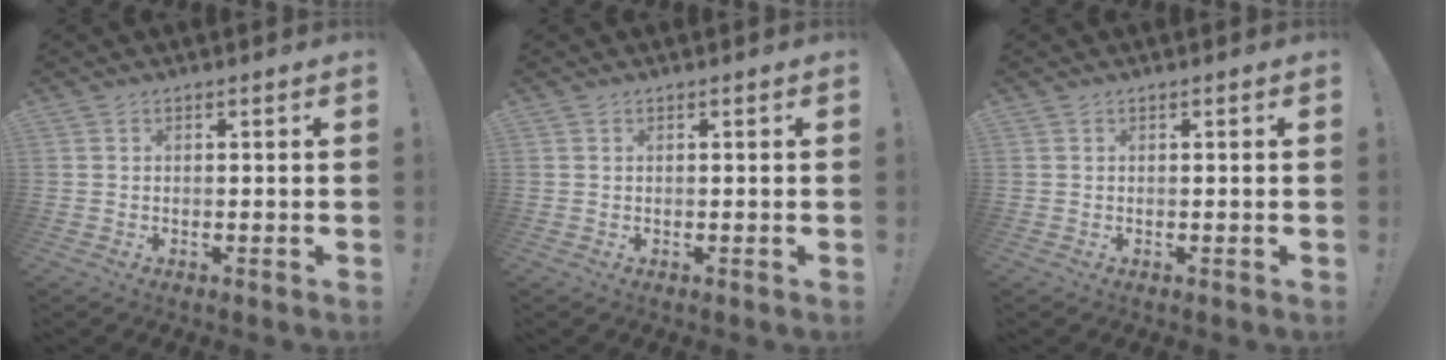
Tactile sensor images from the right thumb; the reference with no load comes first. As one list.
[{"total": 0.0}, {"total": 0.0}]